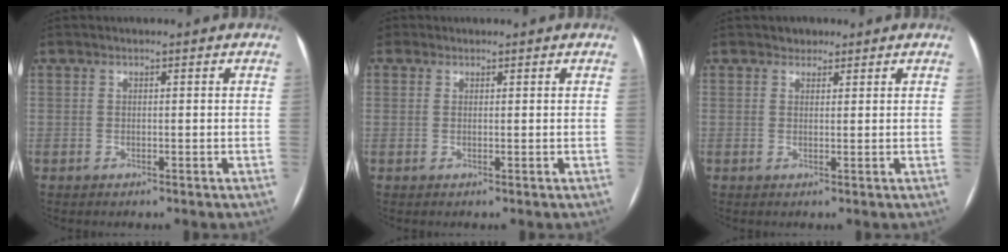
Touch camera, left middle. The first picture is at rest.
{"total": 1.3, "force": [0.6, 1.2, 0.3], "torque": [0.001, 0.004, 0.007]}
{"total": 1.6, "force": [1.2, 1.1, 0.1], "torque": [0.003, 0.001, 0.013]}